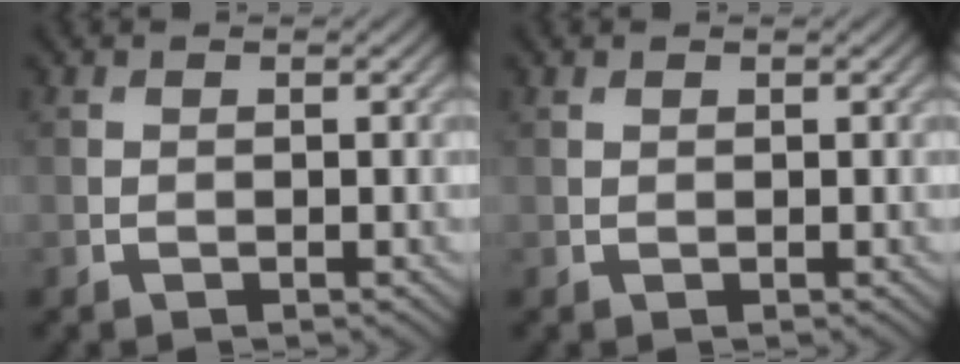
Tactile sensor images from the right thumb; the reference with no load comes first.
{"total": 0.0}